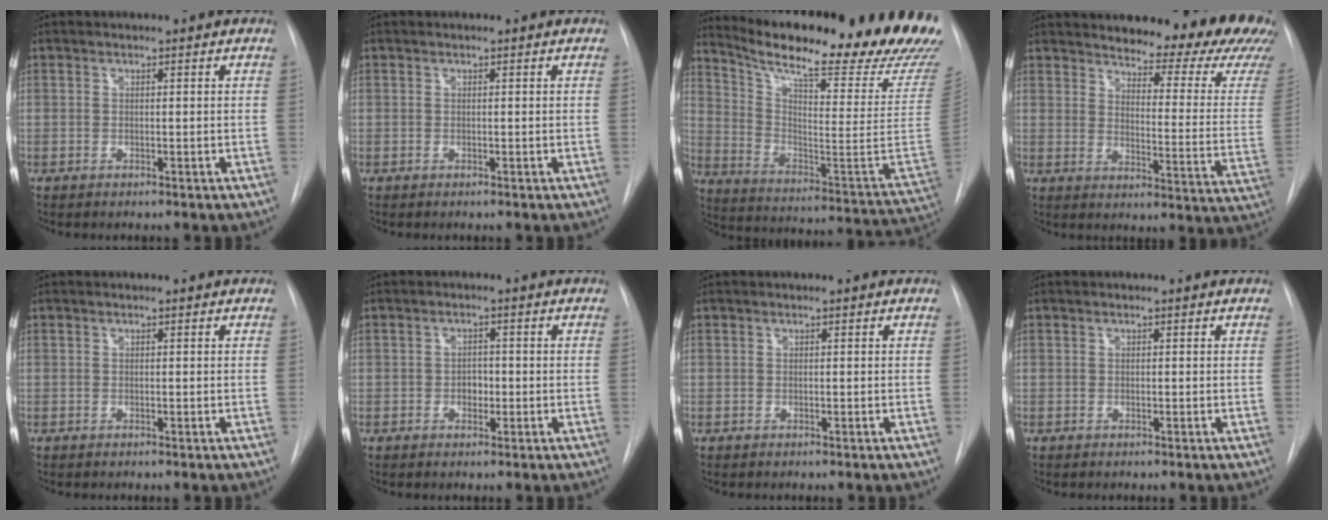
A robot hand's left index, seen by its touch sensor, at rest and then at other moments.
{"total": 0.0}
{"total": 31.0, "force": [25.5, 2.3, 17.6], "torque": [-0.263, -0.086, 0.343]}
{"total": 22.0, "force": [19.4, 3.2, 9.8], "torque": [-0.127, -0.091, 0.221]}
{"total": 0.0}
{"total": 2.0, "force": [-0.5, 1.4, 1.2], "torque": [-0.015, 0.006, -0.006]}
{"total": 0.0}
{"total": 0.0}